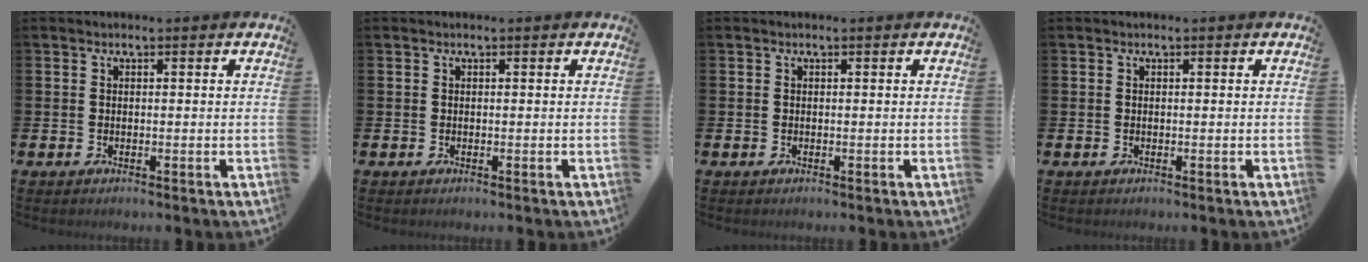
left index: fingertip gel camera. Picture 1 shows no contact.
{"total": 0.0}
{"total": 0.0}
{"total": 0.0}